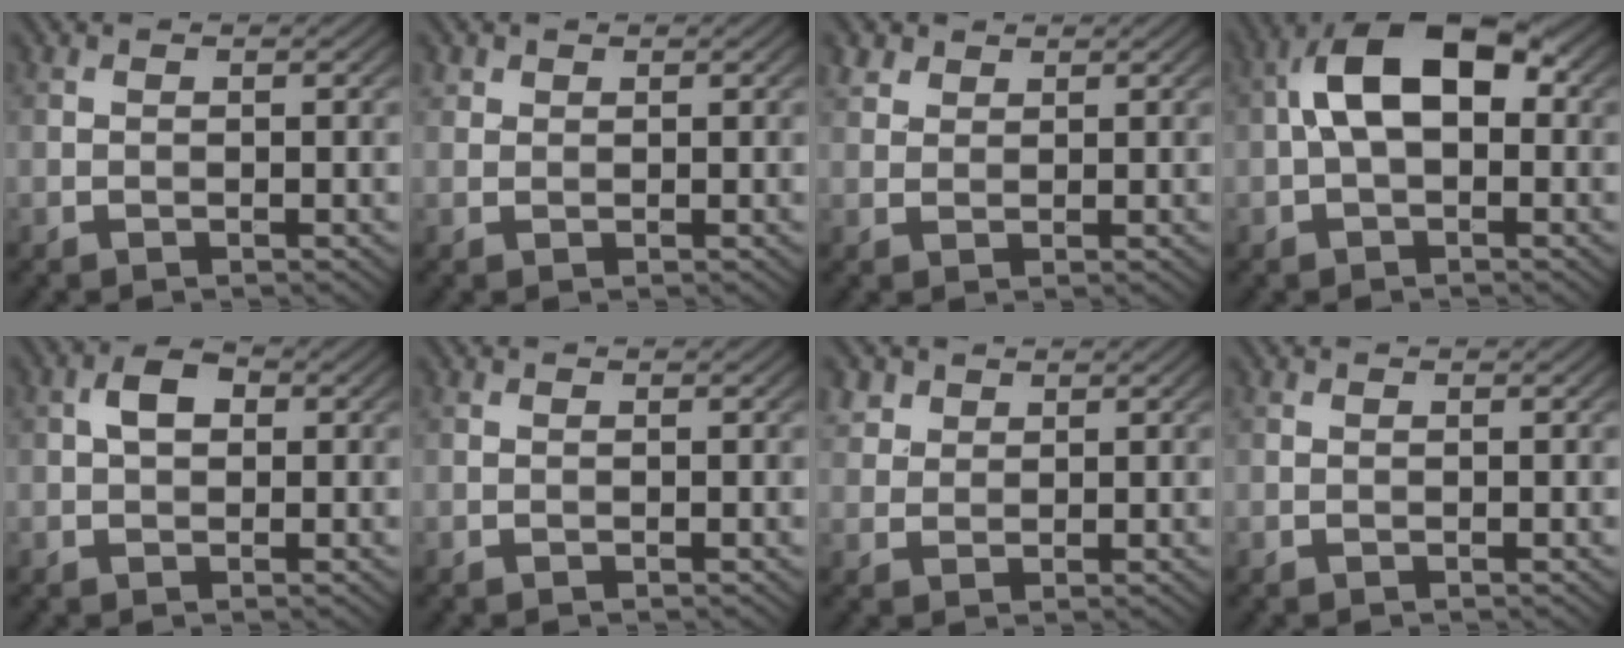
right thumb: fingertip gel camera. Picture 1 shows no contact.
{"total": 1.1, "force": [0.8, 0.8, 0.2], "torque": [-0.004, 0.002, 0.017]}
{"total": 2.2, "force": [1.6, 1.3, 0.7], "torque": [-0.020, 0.007, 0.036]}
{"total": 9.5, "force": [0.7, 5.3, 7.9], "torque": [-0.144, 0.022, 0.000]}
{"total": 3.2, "force": [0.6, 2.0, 2.4], "torque": [-0.047, 0.009, 0.006]}
{"total": 0.0}
{"total": 2.8, "force": [1.9, 1.9, 0.9], "torque": [-0.028, 0.002, 0.046]}
{"total": 0.0}